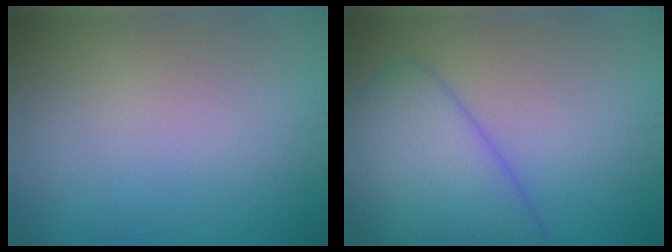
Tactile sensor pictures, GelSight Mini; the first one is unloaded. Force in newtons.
{"total": 6.5, "press": 6.5, "slide": 0.5}